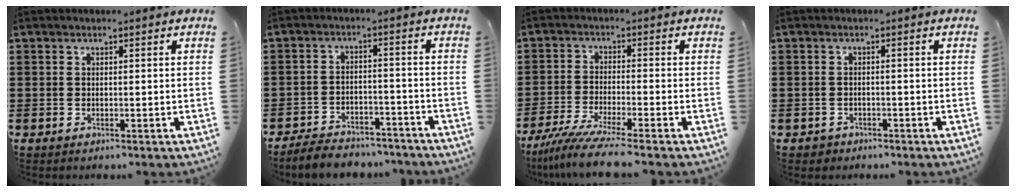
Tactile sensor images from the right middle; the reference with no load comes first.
{"total": 4.9, "force": [-4.8, 0.8, 0.6], "torque": [-0.016, 0.006, -0.098]}
{"total": 6.3, "force": [-5.2, -0.3, 3.6], "torque": [-0.085, -0.024, -0.100]}
{"total": 1.0, "force": [-0.9, 0.6, -0.1], "torque": [-0.003, 0.000, -0.020]}